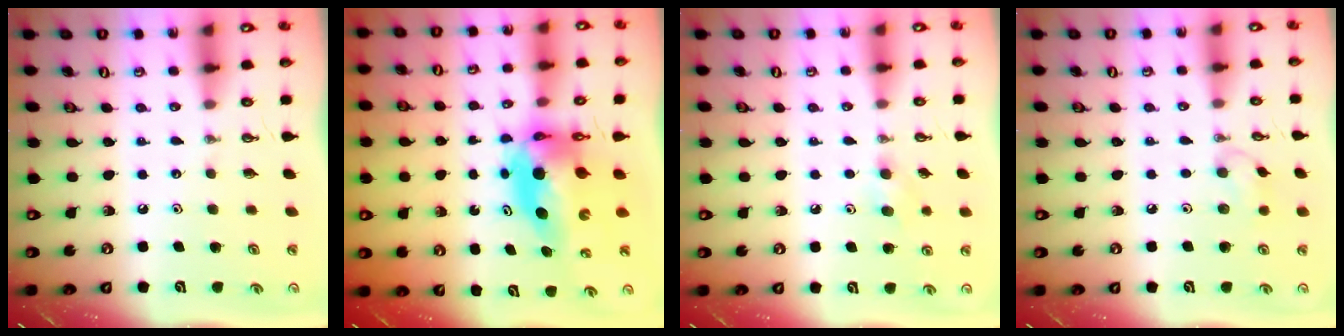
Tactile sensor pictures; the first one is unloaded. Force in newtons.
{"total": 8.9, "press": 8.9, "slide": 1.0}
{"total": 5.3, "press": 5.2, "slide": 1.1}
{"total": 6.7, "press": 5.9, "slide": 3.2}